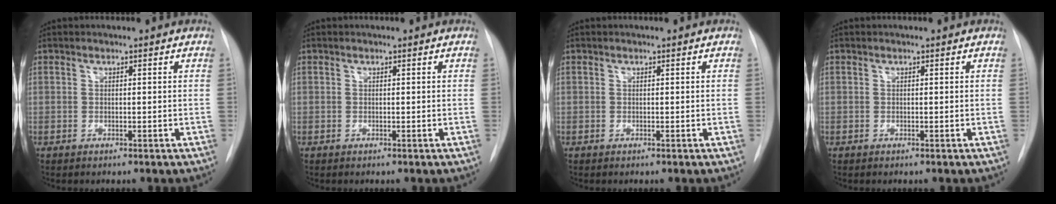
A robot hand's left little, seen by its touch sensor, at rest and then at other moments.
{"total": 0.0}
{"total": 0.0}
{"total": 0.0}